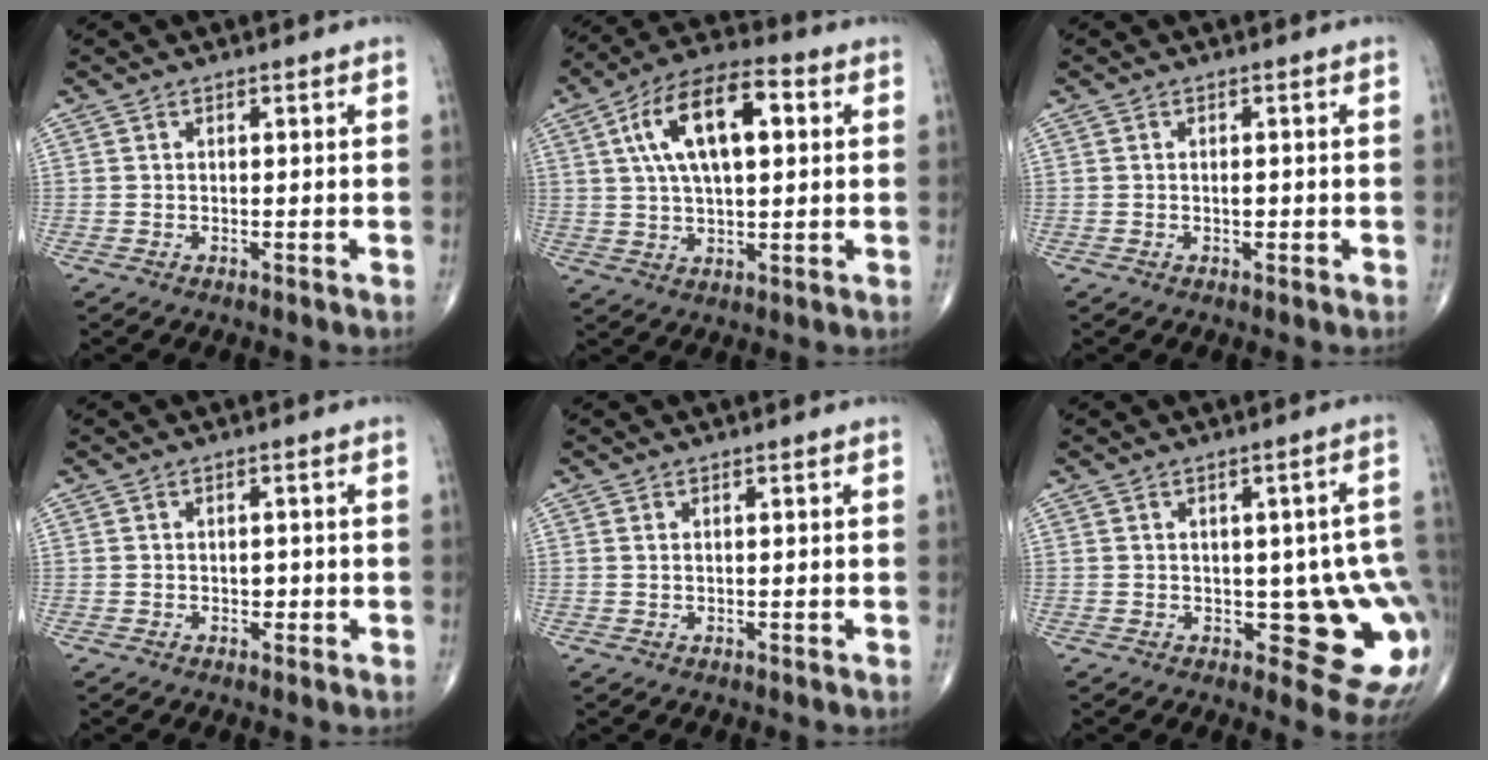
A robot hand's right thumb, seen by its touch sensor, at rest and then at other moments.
{"total": 15.4, "force": [4.0, 7.0, 13.1], "torque": [-0.224, 0.017, 0.063]}
{"total": 1.0, "force": [-0.2, 0.6, 0.8], "torque": [-0.013, 0.000, -0.003]}
{"total": 1.3, "force": [-0.3, 1.0, 0.8], "torque": [-0.005, 0.003, -0.004]}
{"total": 0.0}
{"total": 11.8, "force": [-1.1, 5.3, 10.5], "torque": [-0.083, -0.001, -0.006]}